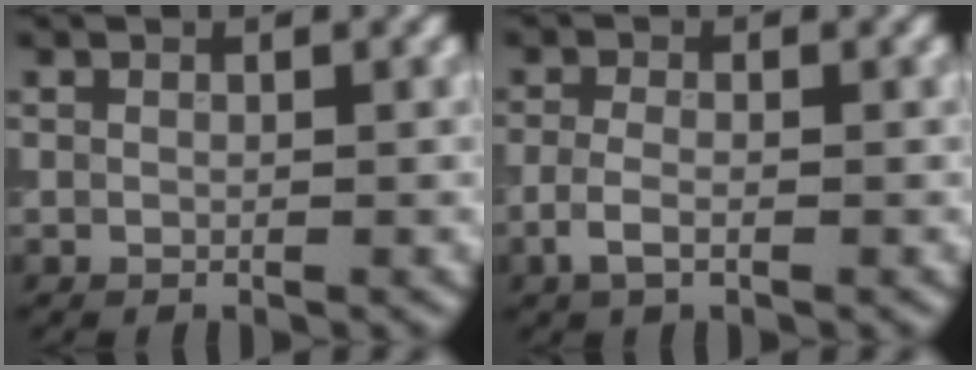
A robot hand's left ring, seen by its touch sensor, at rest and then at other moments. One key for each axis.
{"total": 2.0, "fx": -0.9, "fy": 0.9, "fz": 1.6, "tx": -0.036, "ty": 0.000, "tz": -0.024}